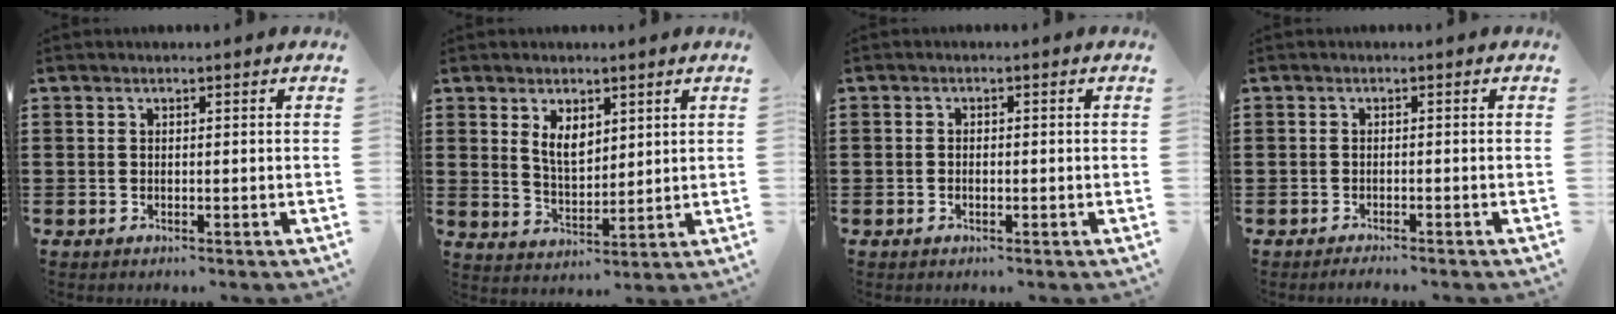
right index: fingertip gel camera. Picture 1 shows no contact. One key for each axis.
{"total": 4.7, "fx": 2.3, "fy": 2.7, "fz": 3.0, "tx": -0.060, "ty": 0.005, "tz": 0.040}
{"total": 0.8, "fx": -0.3, "fy": 0.4, "fz": 0.6, "tx": -0.013, "ty": -0.002, "tz": -0.006}
{"total": 0.9, "fx": -0.9, "fy": -0.1, "fz": 0.0, "tx": -0.002, "ty": -0.001, "tz": -0.018}